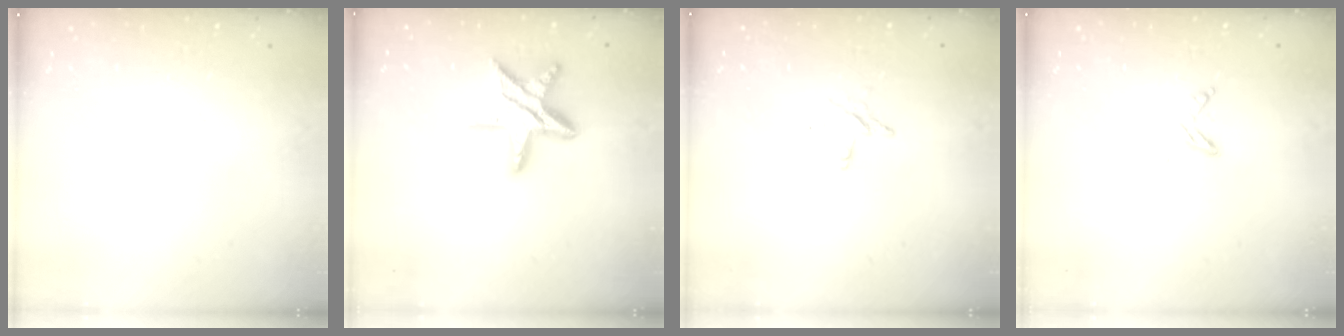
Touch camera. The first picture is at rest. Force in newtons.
{"total": 15.6, "press": 15.6, "slide": 1.2}
{"total": 3.6, "press": 3.6, "slide": 0.5}
{"total": 3.9, "press": 3.8, "slide": 0.4}